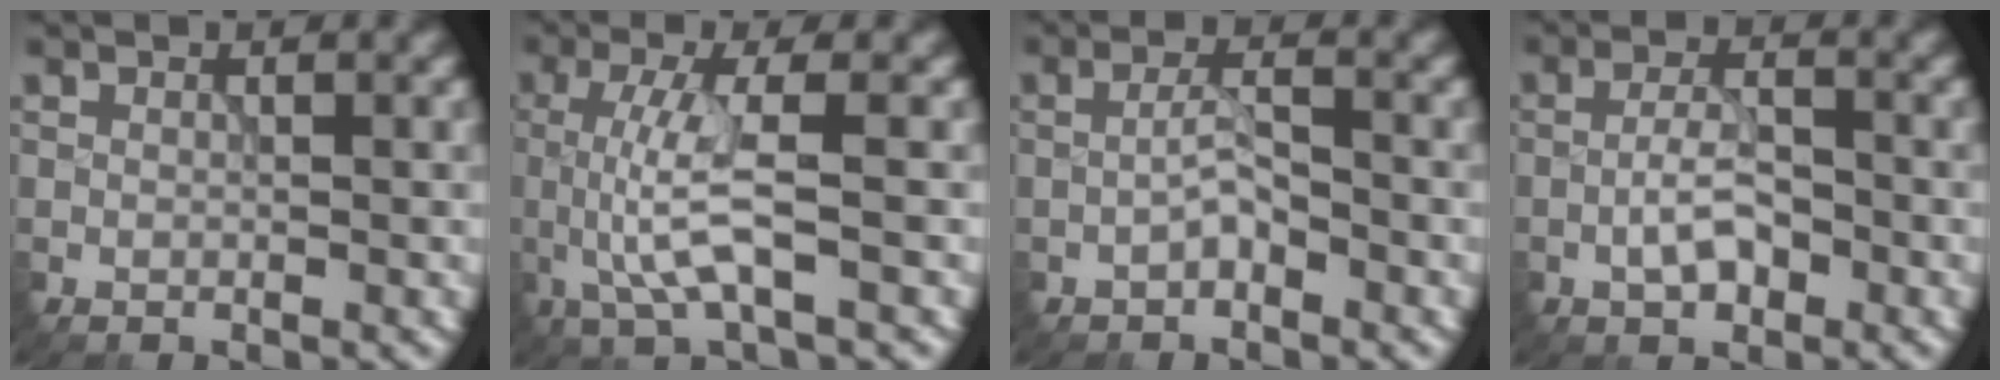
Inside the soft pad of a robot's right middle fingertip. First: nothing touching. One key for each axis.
{"total": 4.6, "fx": -0.6, "fy": 0.9, "fz": 4.5, "tx": -0.099, "ty": -0.001, "tz": -0.009}
{"total": 1.9, "fx": -0.8, "fy": 0.7, "fz": 1.6, "tx": -0.031, "ty": 0.006, "tz": -0.020}
{"total": 3.0, "fx": -1.1, "fy": 1.3, "fz": 2.5, "tx": -0.048, "ty": 0.004, "tz": -0.023}